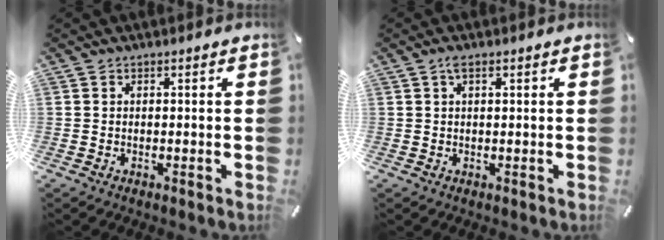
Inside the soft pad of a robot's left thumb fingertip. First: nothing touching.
{"total": 1.6, "force": [0.7, 0.5, 1.3], "torque": [-0.030, 0.003, 0.012]}